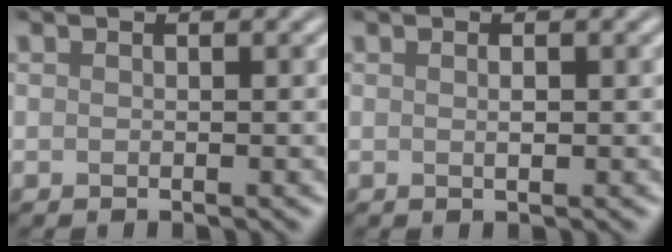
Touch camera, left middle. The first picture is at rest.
{"total": 0.5, "force": [0.1, 0.1, 0.5], "torque": [-0.013, 0.001, 0.001]}